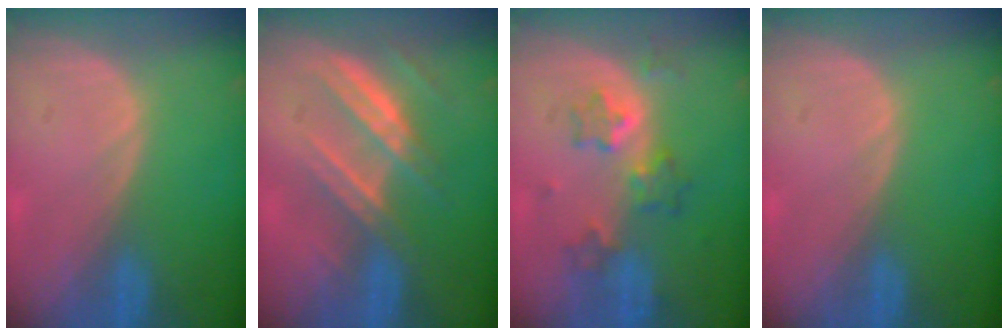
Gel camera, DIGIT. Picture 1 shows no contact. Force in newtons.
{"total": 7.6, "press": 6.8, "slide": 3.4}
{"total": 6.2, "press": 5.8, "slide": 1.9}
{"total": 0.0}